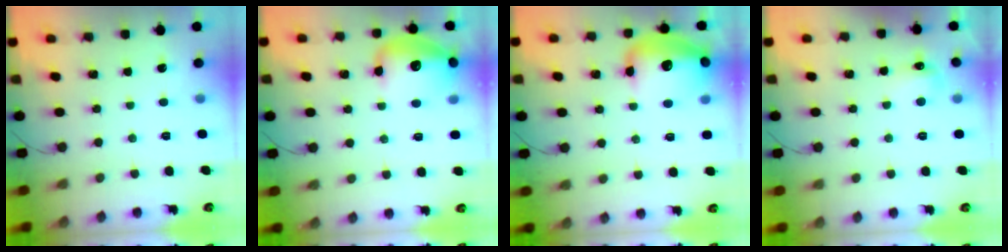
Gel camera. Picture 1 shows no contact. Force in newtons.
{"total": 14.9, "press": 14.8, "slide": 1.4}
{"total": 16.1, "press": 15.7, "slide": 3.2}
{"total": 5.7, "press": 5.6, "slide": 1.5}